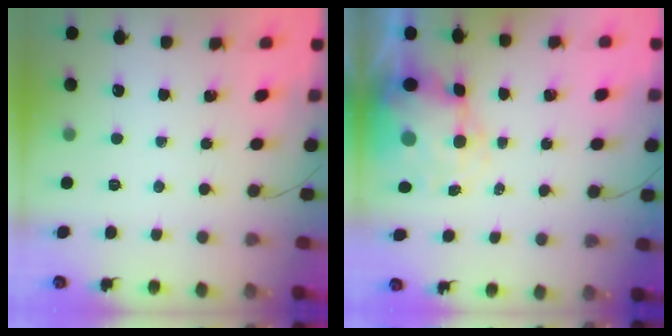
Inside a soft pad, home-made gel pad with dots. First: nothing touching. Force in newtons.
{"total": 7.7, "press": 7.4, "slide": 2.1}